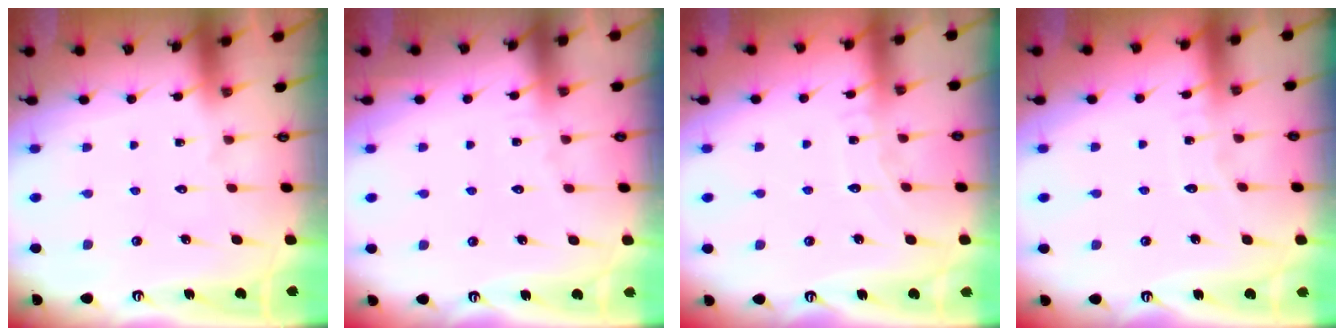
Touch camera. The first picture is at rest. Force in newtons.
{"total": 3.6, "press": 3.6, "slide": 0.5}
{"total": 5.4, "press": 5.4, "slide": 0.6}
{"total": 4.1, "press": 4.1, "slide": 0.4}